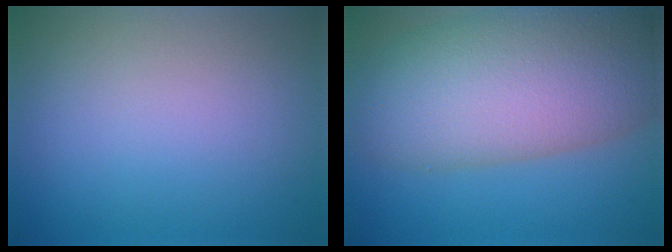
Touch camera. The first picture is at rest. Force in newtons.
{"total": 11.7, "press": 11.7, "slide": 0.3}